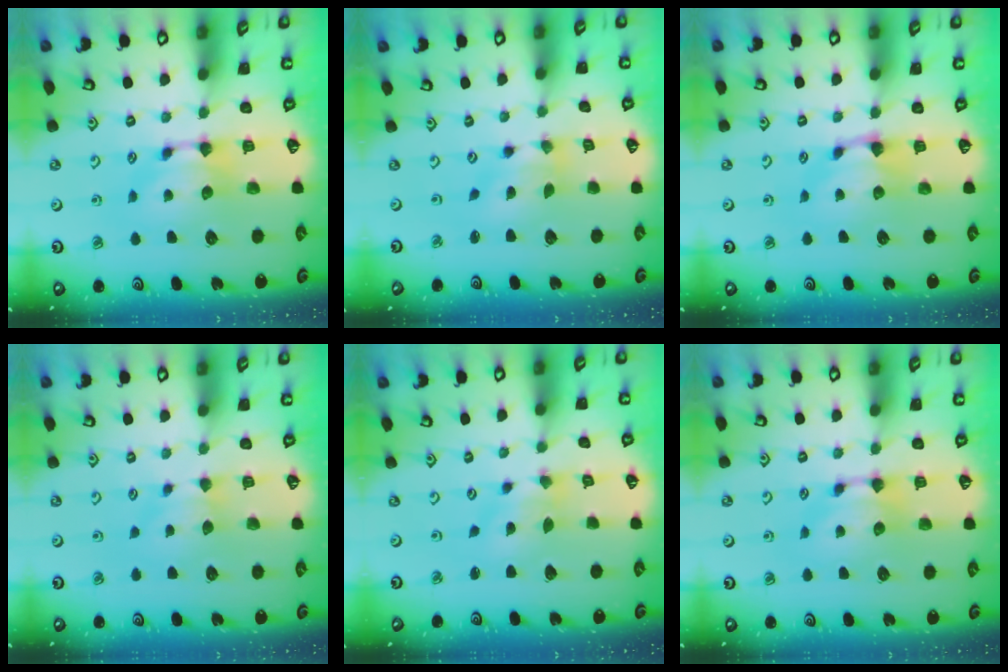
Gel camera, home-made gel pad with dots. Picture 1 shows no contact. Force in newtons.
{"total": 2.0, "press": 1.6, "slide": 1.2}
{"total": 0.9, "press": 0.2, "slide": 0.9}
{"total": 1.7, "press": 1.6, "slide": 0.4}
{"total": 1.2, "press": 0.3, "slide": 1.2}
{"total": 0.0}